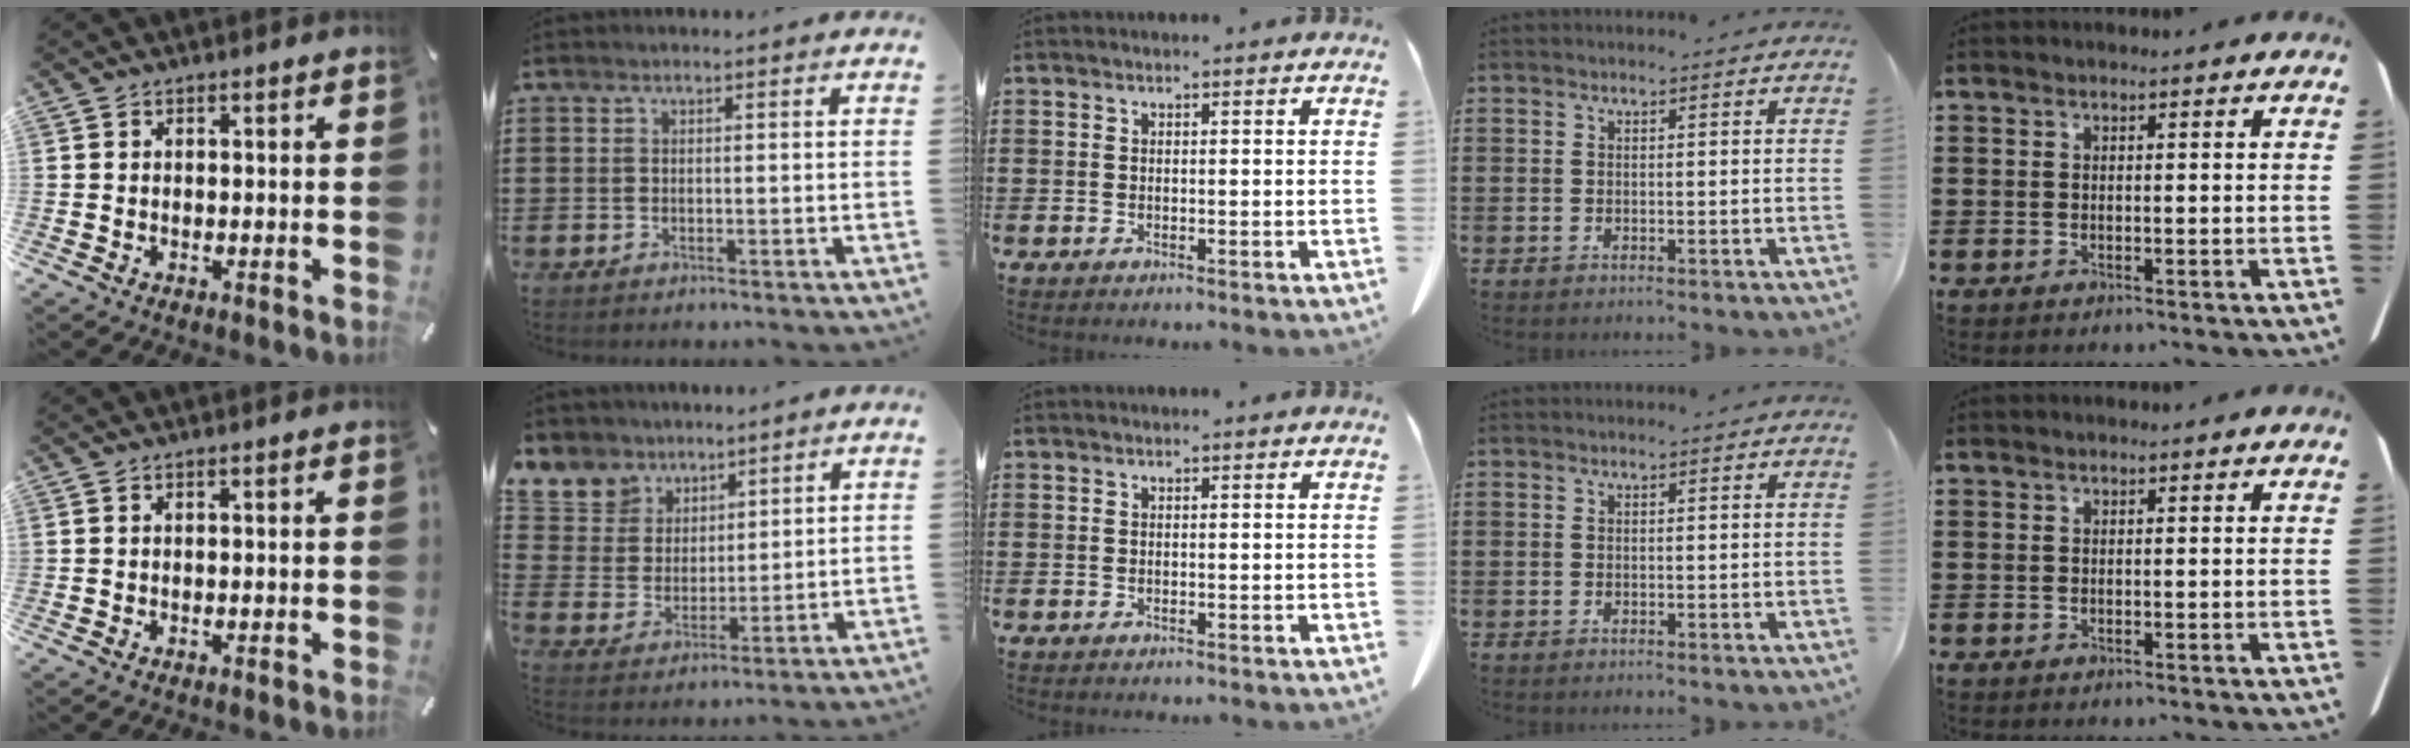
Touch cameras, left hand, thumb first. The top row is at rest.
{"thumb": {"total": 0.5, "force": [0.4, 0.0, 0.4], "torque": [-0.007, -0.001, 0.007]}, "index": {"total": 7.4, "force": [5.6, 4.8, 0.3], "torque": [-0.053, -0.027, 0.108]}}